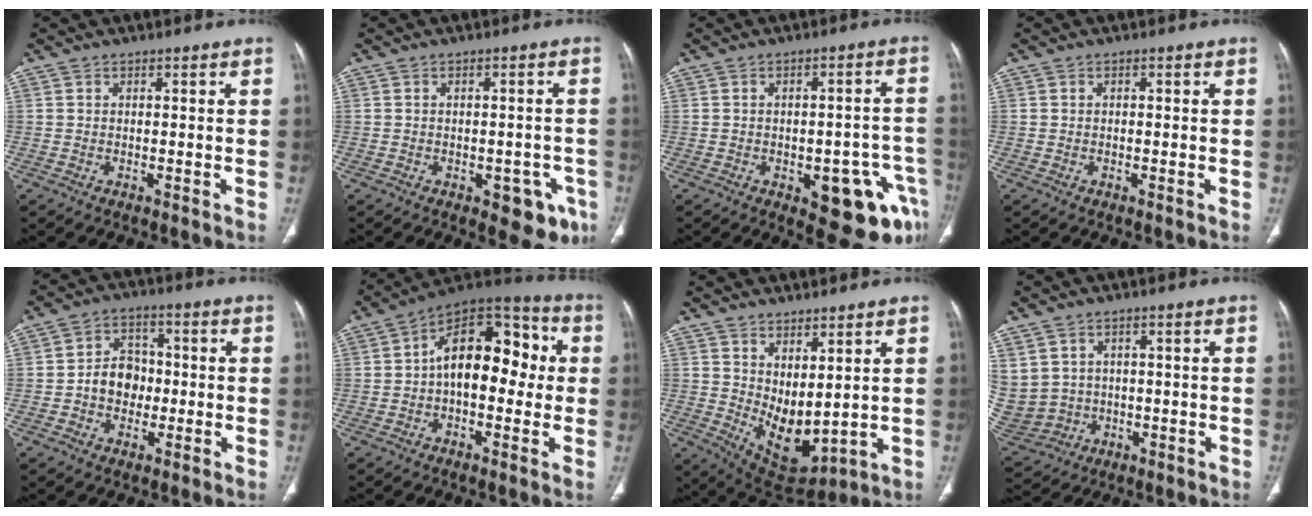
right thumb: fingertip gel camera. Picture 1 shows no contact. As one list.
[{"total": 7.6, "force": [-3.5, 4.0, 5.3], "torque": [-0.033, 0.009, -0.038]}, {"total": 13.7, "force": [-5.8, 5.9, 10.9], "torque": [-0.088, 0.033, -0.059]}, {"total": 0.0}, {"total": 7.5, "force": [-1.0, 6.2, 4.1], "torque": [-0.034, 0.023, -0.025]}, {"total": 16.5, "force": [0.7, 9.9, 13.1], "torque": [-0.157, 0.048, -0.003]}, {"total": 10.1, "force": [2.5, 5.0, 8.4], "torque": [-0.124, -0.036, 0.073]}, {"total": 13.4, "force": [1.1, 12.5, 4.6], "torque": [-0.139, 0.023, 0.056]}]